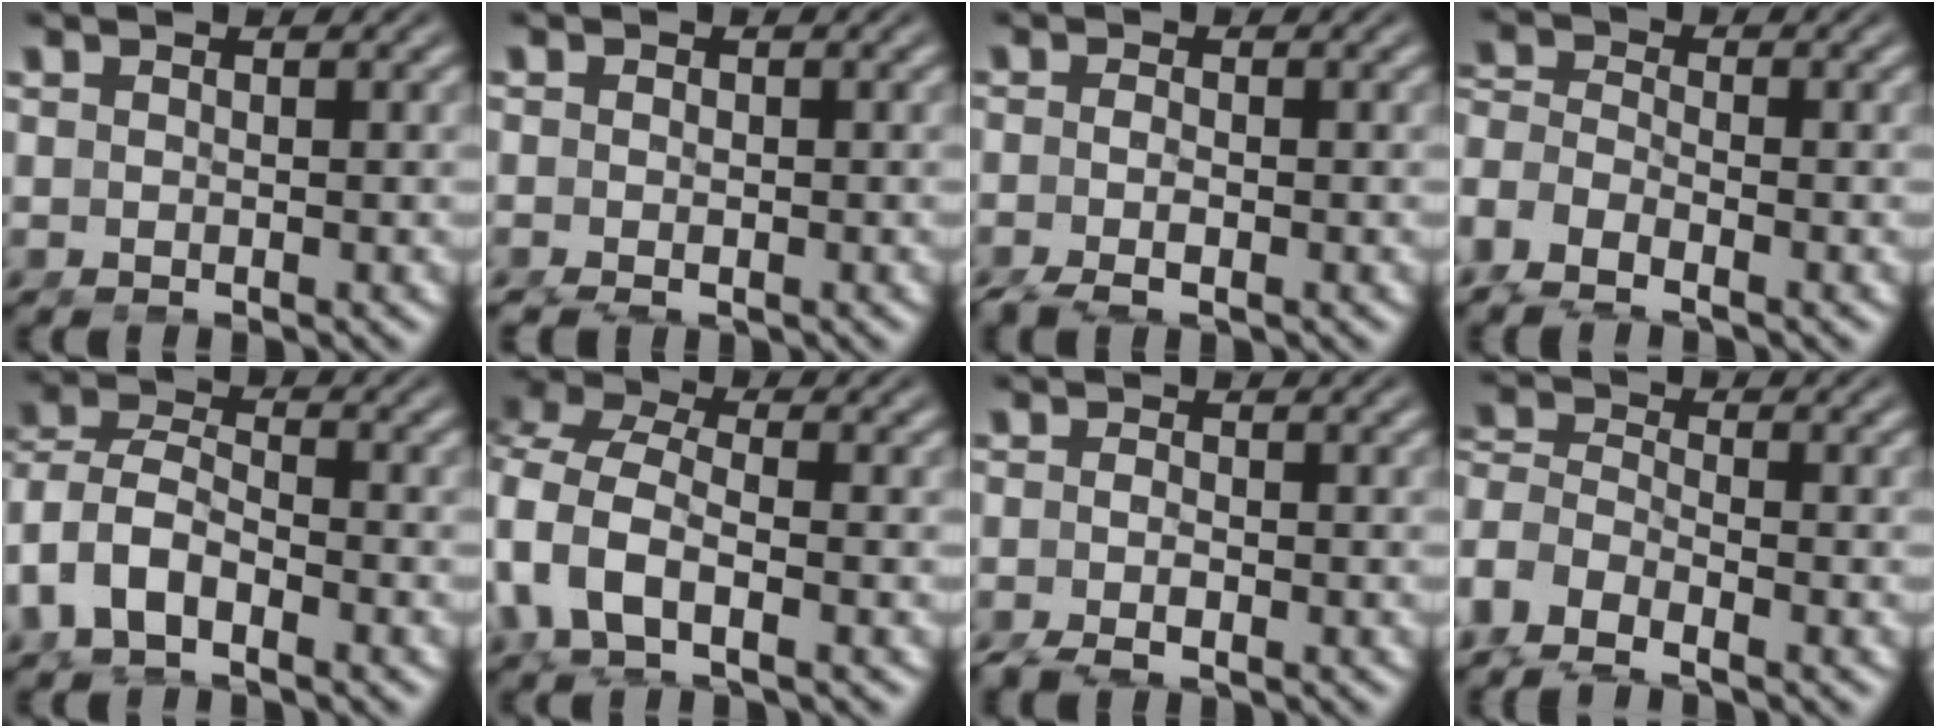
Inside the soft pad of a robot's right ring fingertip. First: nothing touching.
{"total": 2.6, "force": [-1.4, 2.0, 0.9], "torque": [-0.029, -0.015, -0.018]}
{"total": 2.9, "force": [-1.9, 1.4, 1.8], "torque": [-0.041, -0.014, -0.028]}
{"total": 4.9, "force": [-2.0, 3.8, 2.4], "torque": [-0.073, -0.026, -0.032]}
{"total": 7.7, "force": [-1.2, 6.6, 3.8], "torque": [-0.122, -0.029, -0.019]}
{"total": 8.2, "force": [-0.2, 6.3, 5.2], "torque": [-0.147, -0.024, -0.002]}
{"total": 3.1, "force": [-2.1, 1.6, 1.7], "torque": [-0.038, -0.013, -0.032]}
{"total": 5.9, "force": [-2.2, 5.0, 2.4], "torque": [-0.090, -0.031, -0.037]}